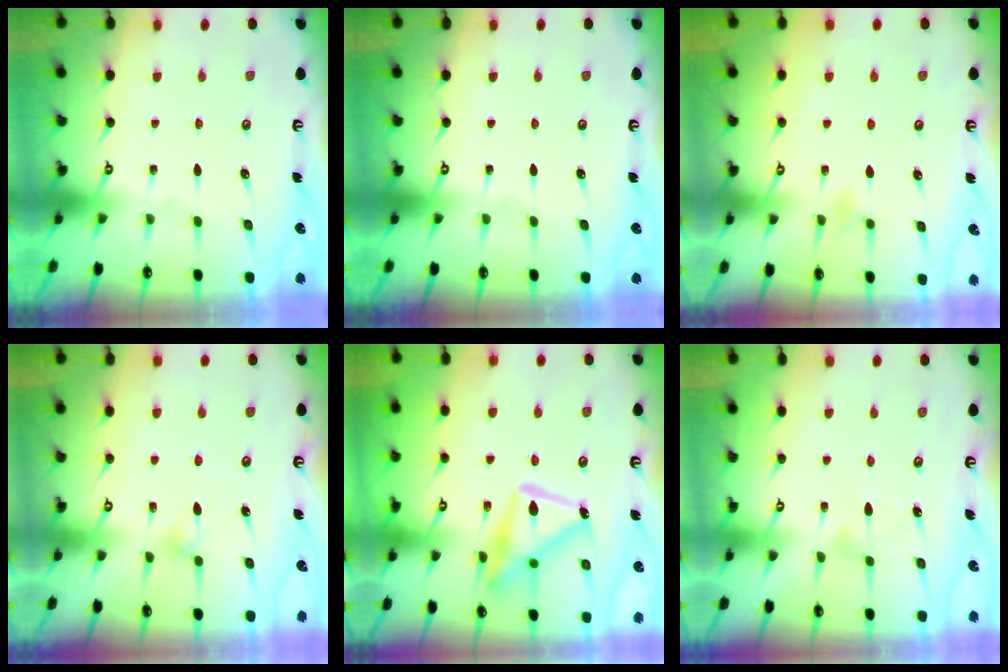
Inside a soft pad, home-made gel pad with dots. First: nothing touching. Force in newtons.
{"total": 0.0}
{"total": 4.0, "press": 3.9, "slide": 0.4}
{"total": 5.5, "press": 5.3, "slide": 1.5}
{"total": 16.6, "press": 16.6, "slide": 0.8}
{"total": 7.1, "press": 7.1, "slide": 0.3}